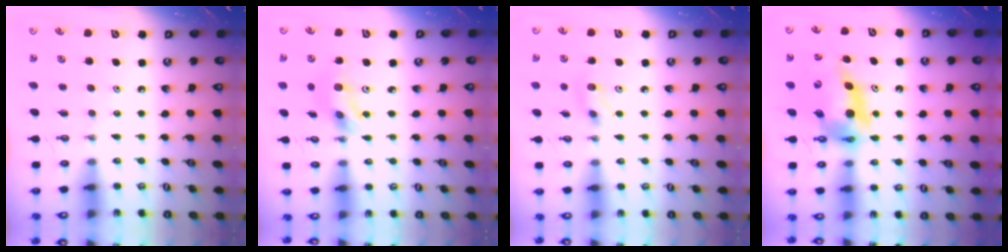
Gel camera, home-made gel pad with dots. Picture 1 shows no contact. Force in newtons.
{"total": 9.0, "press": 8.2, "slide": 3.6}
{"total": 5.7, "press": 5.7, "slide": 0.6}
{"total": 12.5, "press": 12.4, "slide": 1.3}